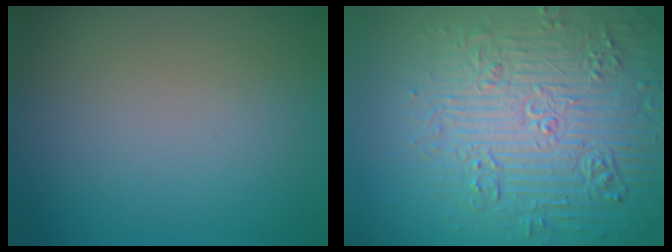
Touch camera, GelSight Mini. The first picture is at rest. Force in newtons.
{"total": 7.8, "press": 7.6, "slide": 1.9}